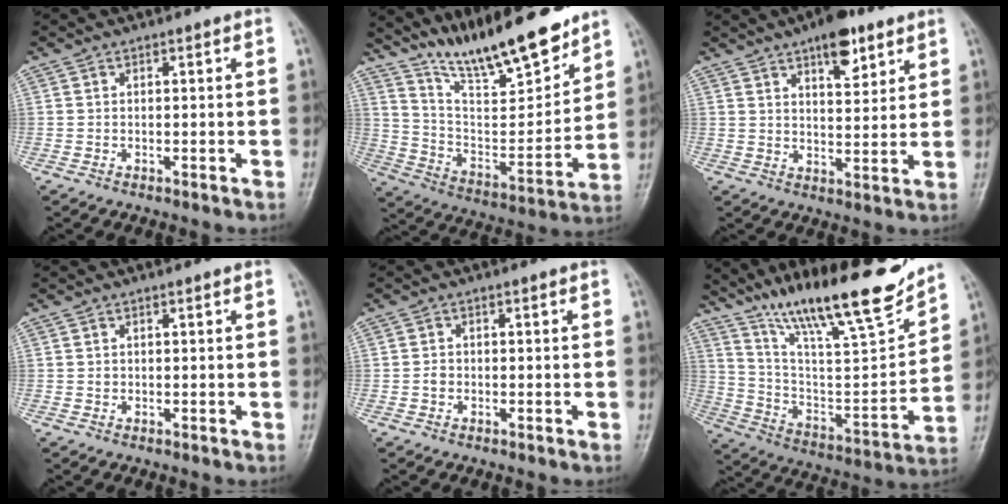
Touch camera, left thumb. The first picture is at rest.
{"total": 19.1, "force": [15.5, 4.1, 10.3], "torque": [-0.133, -0.094, 0.275]}
{"total": 9.0, "force": [5.6, 3.6, 6.0], "torque": [-0.068, -0.030, 0.082]}
{"total": 0.6, "force": [0.3, 0.5, 0.2], "torque": [0.002, 0.000, 0.005]}
{"total": 1.3, "force": [-0.3, 1.1, 0.6], "torque": [-0.005, 0.003, -0.006]}
{"total": 24.8, "force": [17.9, 5.0, 16.3], "torque": [-0.243, -0.071, 0.308]}